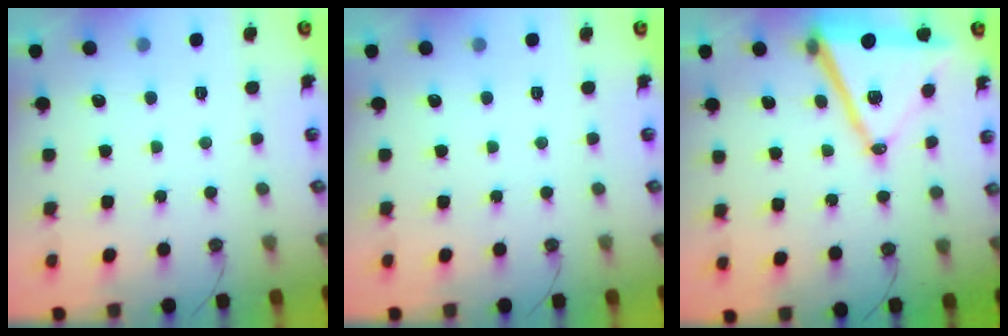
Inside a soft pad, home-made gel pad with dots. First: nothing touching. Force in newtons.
{"total": 0.0}
{"total": 15.1, "press": 14.6, "slide": 4.0}